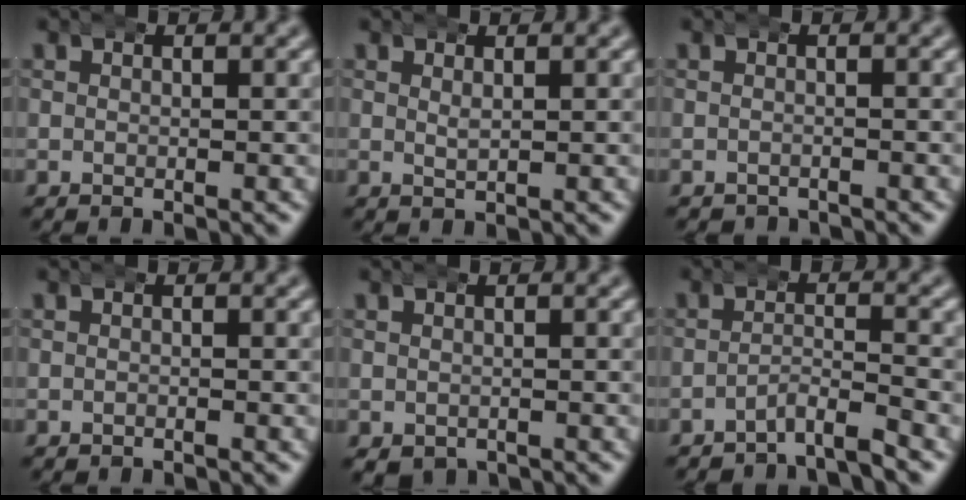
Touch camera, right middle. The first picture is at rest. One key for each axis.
{"total": 1.1, "fx": 0.7, "fy": 0.5, "fz": 0.8, "tx": -0.014, "ty": -0.001, "tz": 0.012}
{"total": 1.7, "fx": -1.6, "fy": 0.4, "fz": -0.1, "tx": 0.003, "ty": -0.007, "tz": -0.022}
{"total": 0.0}
{"total": 2.3, "fx": -1.2, "fy": 1.7, "fz": 0.9, "tx": -0.022, "ty": -0.014, "tz": -0.011}
{"total": 2.3, "fx": -2.0, "fy": 0.2, "fz": 1.0, "tx": -0.012, "ty": 0.003, "tz": -0.043}